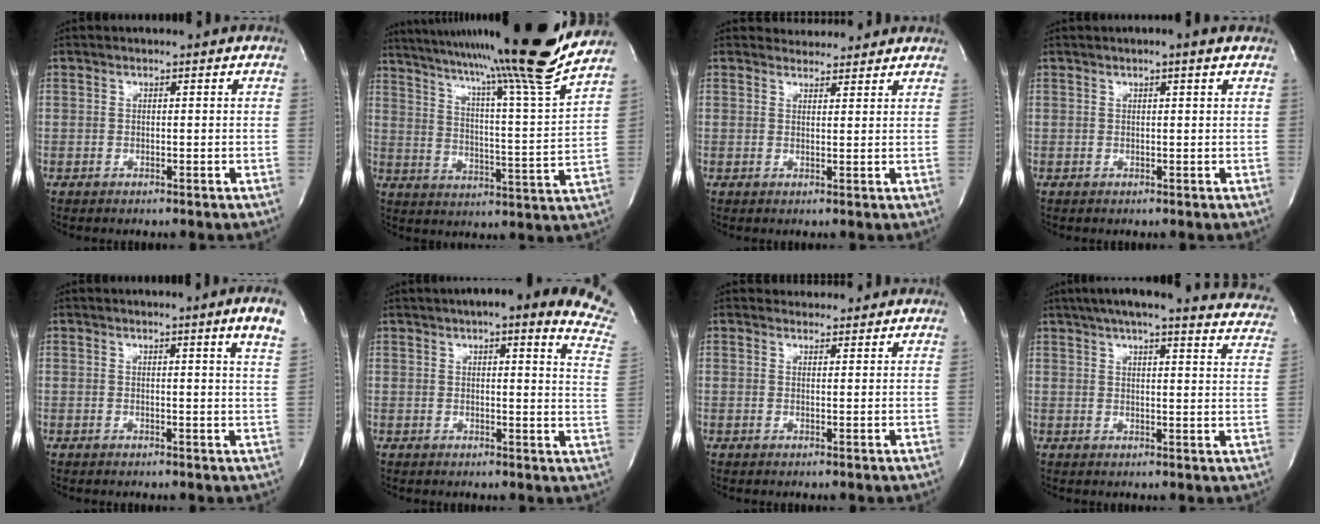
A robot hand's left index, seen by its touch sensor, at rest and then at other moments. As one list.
[{"total": 23.2, "force": [20.0, -2.9, 11.3], "torque": [-0.189, -0.061, 0.282]}, {"total": 4.2, "force": [4.0, 1.3, 0.2], "torque": [-0.004, 0.013, 0.051]}, {"total": 1.6, "force": [1.1, 0.0, 1.2], "torque": [-0.020, 0.008, 0.014]}, {"total": 4.3, "force": [2.9, -1.1, 2.9], "torque": [-0.042, -0.019, 0.023]}, {"total": 18.1, "force": [15.0, 2.4, 9.8], "torque": [-0.114, -0.024, 0.151]}, {"total": 3.5, "force": [3.3, 1.1, 0.0], "torque": [-0.004, 0.014, 0.041]}, {"total": 24.0, "force": [21.4, 2.8, 10.5], "torque": [-0.146, -0.040, 0.241]}]